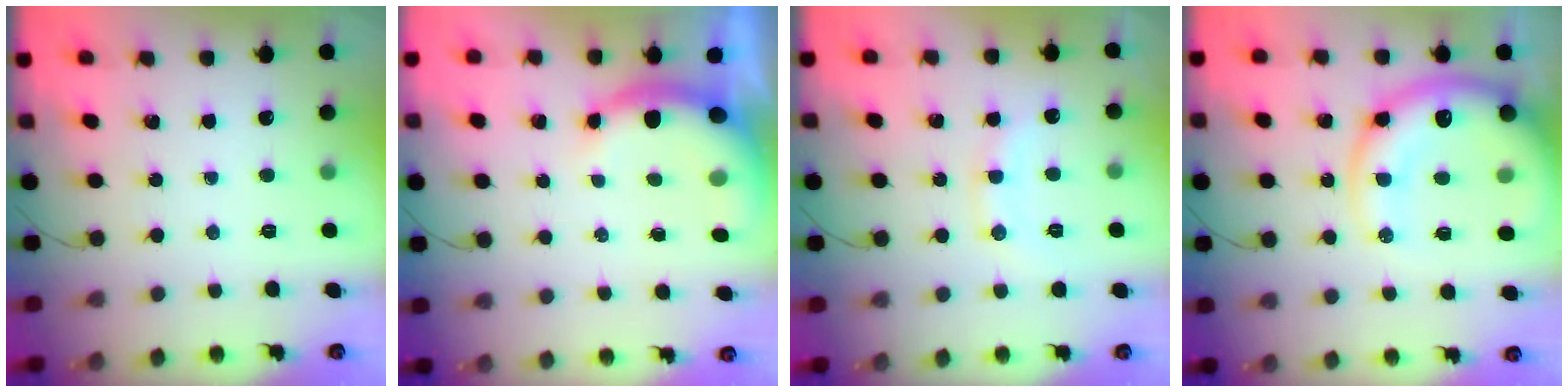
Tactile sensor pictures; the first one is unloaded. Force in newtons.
{"total": 8.6, "press": 8.5, "slide": 0.8}
{"total": 8.7, "press": 8.7, "slide": 0.5}
{"total": 20.5, "press": 20.0, "slide": 4.4}